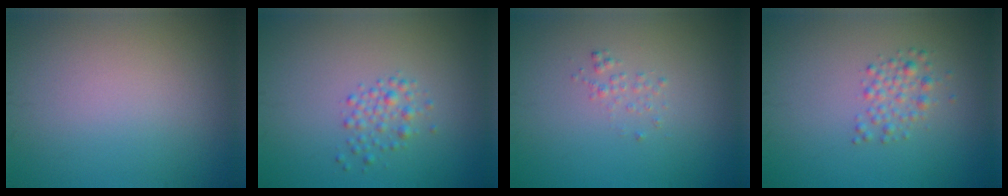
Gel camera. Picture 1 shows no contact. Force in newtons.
{"total": 1.7, "press": 1.7, "slide": 0.1}
{"total": 0.9, "press": 0.9, "slide": 0.1}
{"total": 1.9, "press": 1.8, "slide": 0.1}